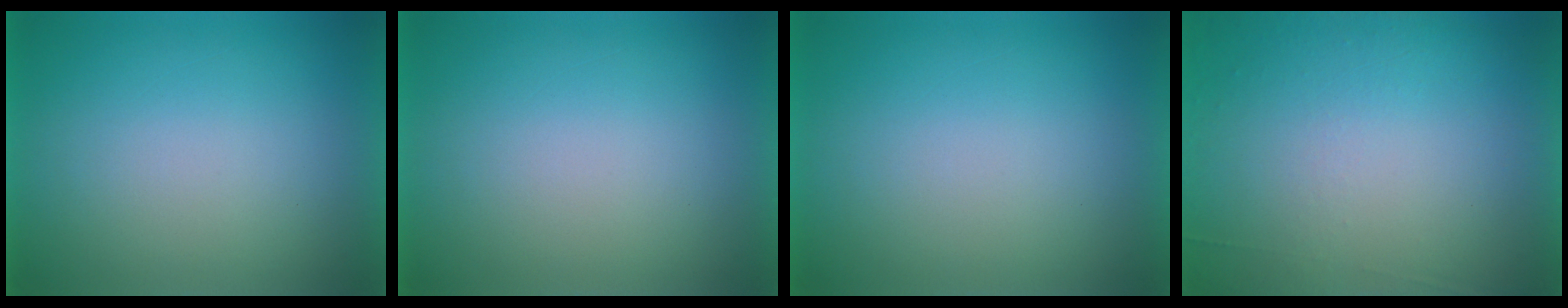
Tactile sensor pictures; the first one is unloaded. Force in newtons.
{"total": 0.0}
{"total": 0.0}
{"total": 5.8}